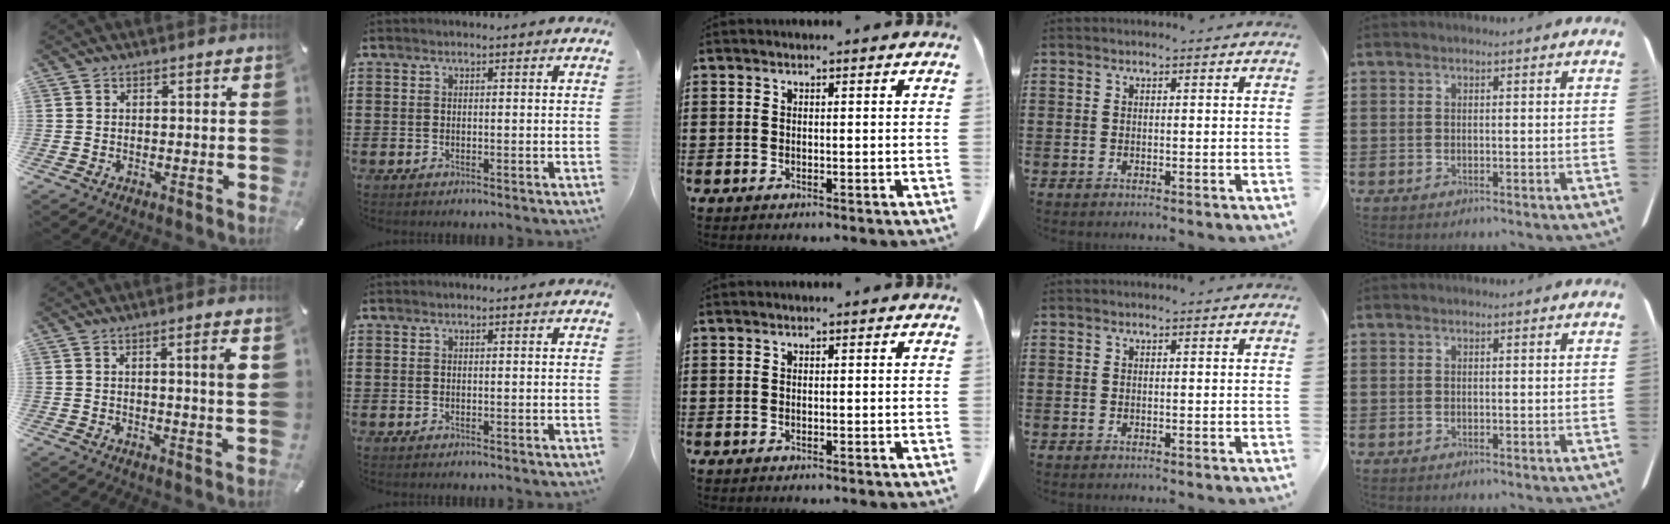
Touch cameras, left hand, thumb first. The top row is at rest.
{"thumb": {"total": 5.6, "force": [1.5, -0.1, 5.4], "torque": [-0.087, -0.010, 0.016]}}